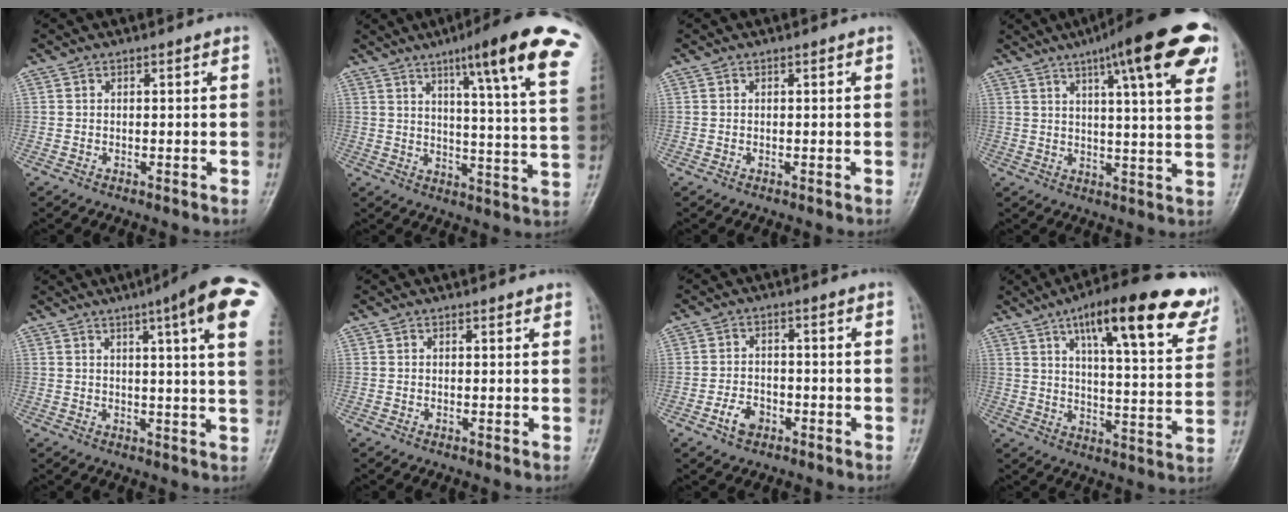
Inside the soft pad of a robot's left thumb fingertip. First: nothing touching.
{"total": 21.5, "force": [12.1, 2.1, 17.7], "torque": [-0.224, -0.038, 0.151]}
{"total": 0.0}
{"total": 19.5, "force": [10.2, 3.7, 16.2], "torque": [-0.210, -0.014, 0.131]}
{"total": 15.6, "force": [7.2, 1.7, 13.7], "torque": [-0.170, -0.013, 0.076]}
{"total": 1.0, "force": [0.8, 0.4, 0.3], "torque": [-0.003, -0.003, 0.008]}
{"total": 4.3, "force": [-2.1, 2.9, 2.3], "torque": [-0.031, 0.015, -0.039]}
{"total": 23.0, "force": [13.6, 6.0, 17.5], "torque": [-0.222, -0.035, 0.189]}